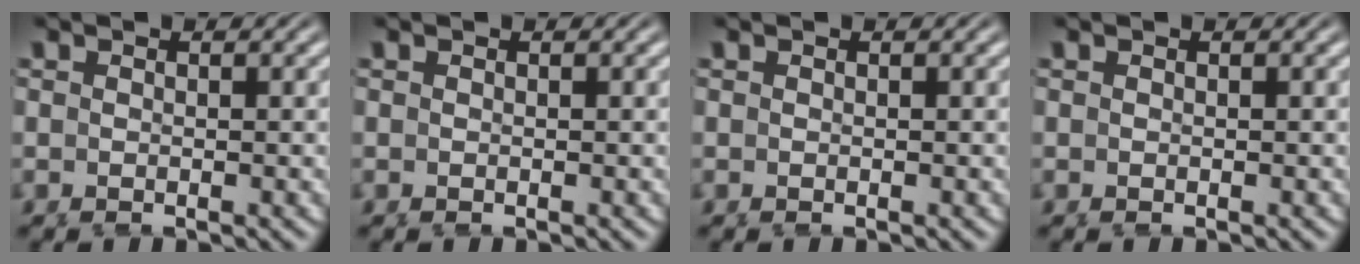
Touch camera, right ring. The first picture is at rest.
{"total": 0.0}
{"total": 0.0}
{"total": 0.0}